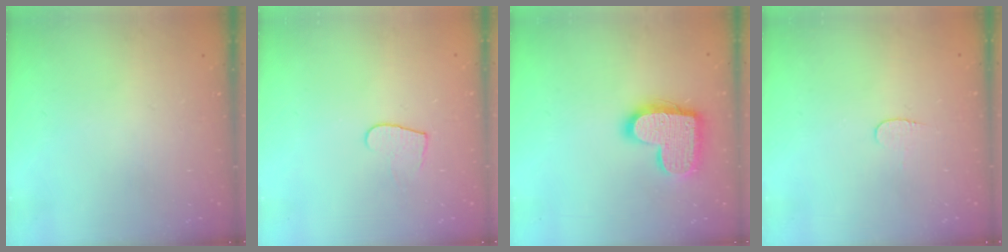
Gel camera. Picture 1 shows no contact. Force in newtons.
{"total": 6.0, "press": 6.0, "slide": 0.5}
{"total": 17.2, "press": 17.2, "slide": 0.9}
{"total": 3.7, "press": 3.7, "slide": 0.3}